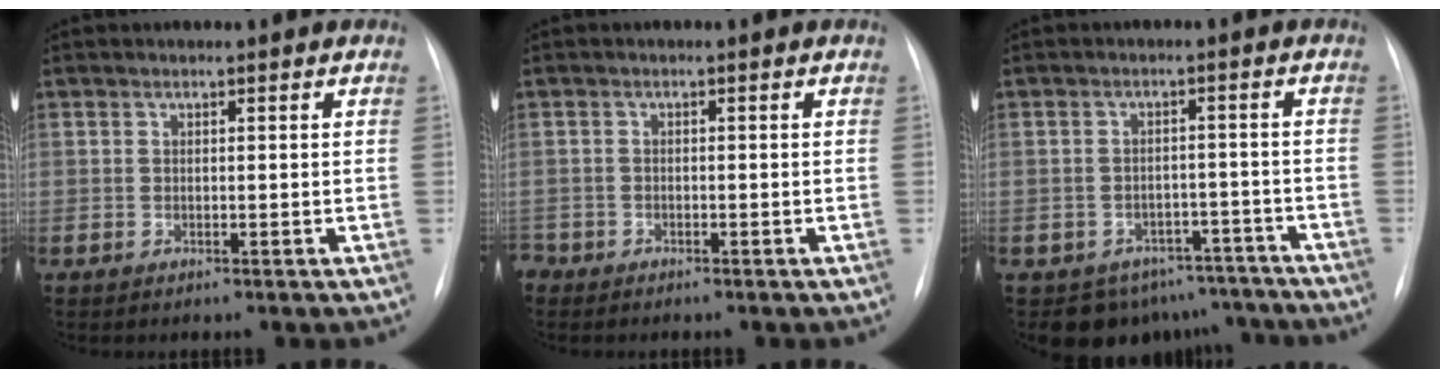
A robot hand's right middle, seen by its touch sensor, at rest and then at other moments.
{"total": 1.9, "force": [-1.6, 1.0, -0.2], "torque": [0.006, 0.002, -0.031]}
{"total": 9.7, "force": [-7.7, 5.8, 0.7], "torque": [0.016, 0.030, -0.088]}